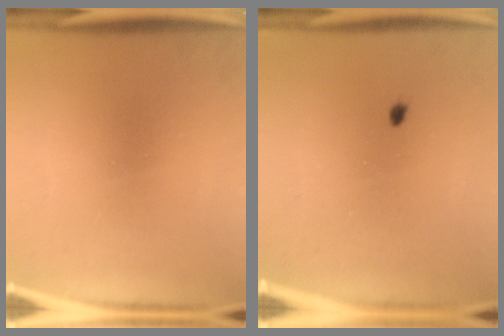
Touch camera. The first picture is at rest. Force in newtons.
{"total": 1.4}